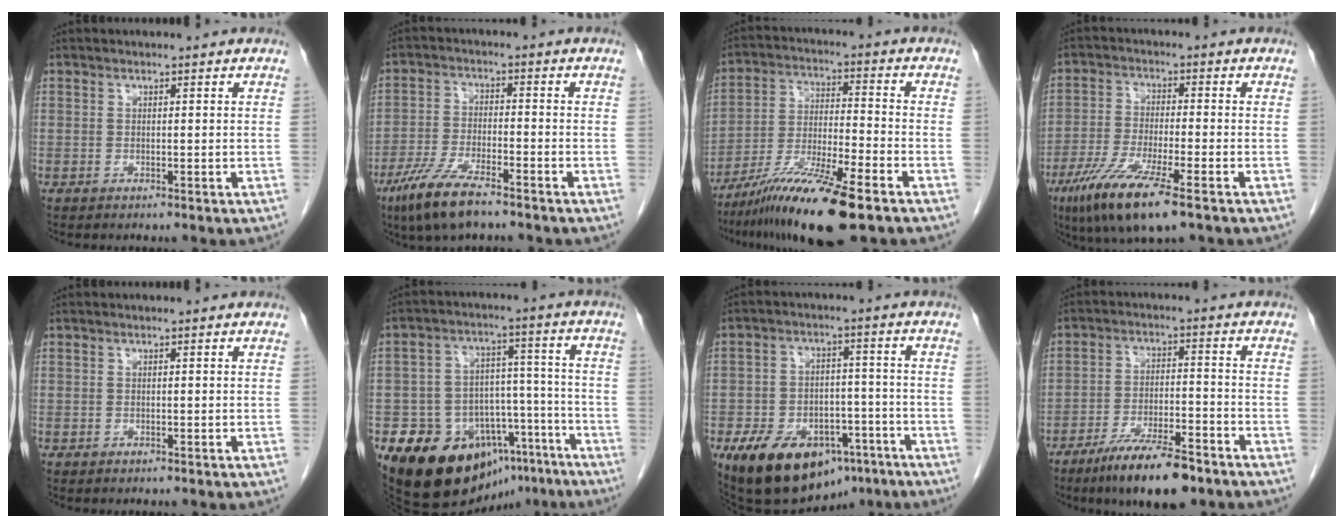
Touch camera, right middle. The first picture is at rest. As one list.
[{"total": 9.0, "force": [-6.3, 1.8, 6.1], "torque": [-0.129, -0.018, -0.117]}, {"total": 14.5, "force": [-9.8, 0.8, 10.7], "torque": [-0.207, -0.036, -0.173]}, {"total": 11.0, "force": [-6.5, 1.1, 8.8], "torque": [-0.175, -0.028, -0.114]}, {"total": 0.0}, {"total": 20.4, "force": [-14.3, 11.2, 9.3], "torque": [-0.116, 0.054, -0.203]}, {"total": 17.1, "force": [-9.9, 10.0, 9.7], "torque": [-0.167, 0.012, -0.145]}, {"total": 11.4, "force": [-8.2, 2.4, 7.5], "torque": [-0.128, -0.015, -0.140]}]